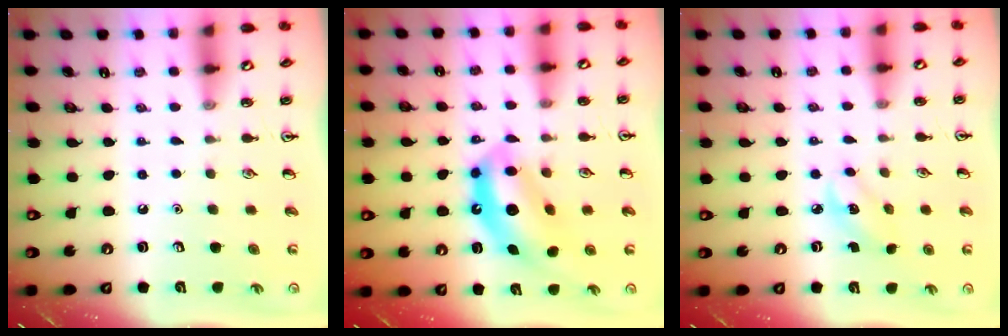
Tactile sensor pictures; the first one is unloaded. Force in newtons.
{"total": 11.1, "press": 10.5, "slide": 3.6}
{"total": 2.8, "press": 2.7, "slide": 0.8}